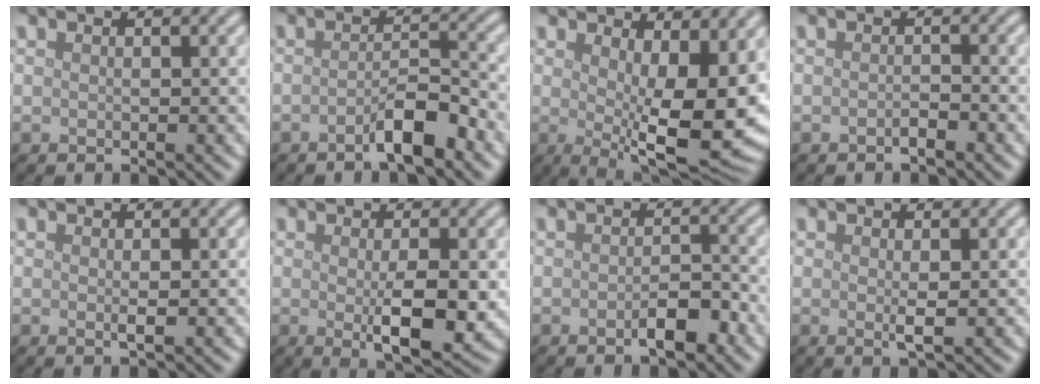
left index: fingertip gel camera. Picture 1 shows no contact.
{"total": 3.3, "force": [-2.1, 0.7, 2.5], "torque": [-0.039, 0.010, -0.039]}
{"total": 11.3, "force": [0.6, 3.9, 10.5], "torque": [-0.142, -0.022, 0.019]}
{"total": 0.9, "force": [-0.7, 0.2, 0.5], "torque": [-0.008, 0.001, -0.012]}
{"total": 0.7, "force": [0.0, 0.0, 0.7], "torque": [-0.014, -0.003, -0.001]}
{"total": 5.0, "force": [-0.6, 1.1, 4.8], "torque": [-0.076, -0.010, -0.006]}
{"total": 2.5, "force": [-1.3, 1.0, 1.9], "torque": [-0.026, 0.003, -0.021]}
{"total": 1.2, "force": [0.0, 0.1, 1.2], "torque": [-0.023, -0.002, 0.000]}